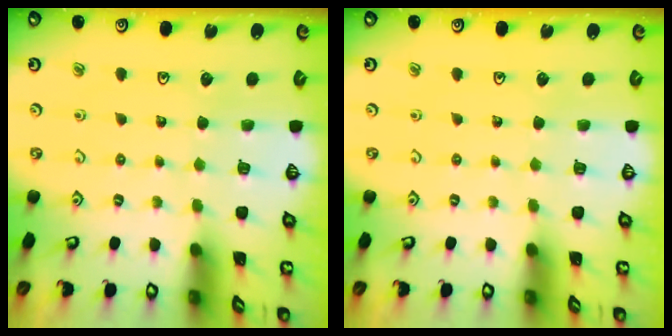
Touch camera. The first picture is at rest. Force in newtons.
{"total": 0.0}